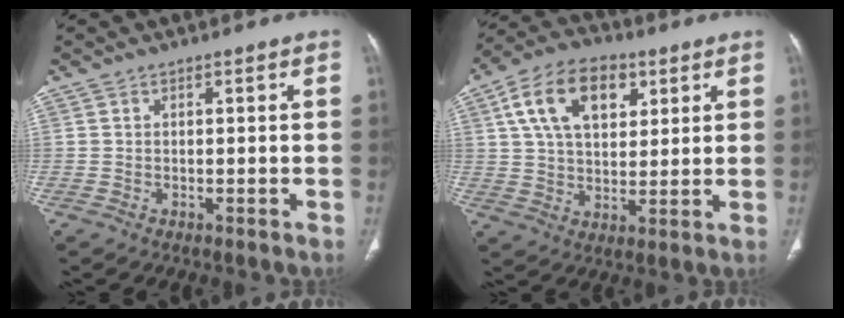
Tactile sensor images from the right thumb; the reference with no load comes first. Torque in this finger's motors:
{"motor_torque": [1.44, 1.97, 1.53, 0.51, 0.15]}